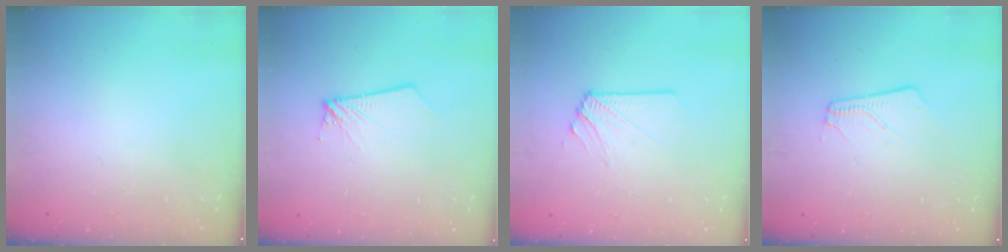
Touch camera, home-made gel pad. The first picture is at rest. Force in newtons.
{"total": 2.7, "press": 2.7, "slide": 0.2}
{"total": 2.9, "press": 2.8, "slide": 0.5}
{"total": 4.9, "press": 4.9, "slide": 0.7}